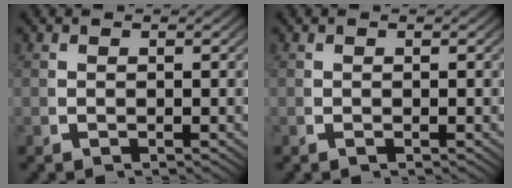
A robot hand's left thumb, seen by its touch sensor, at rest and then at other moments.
{"total": 0.0}